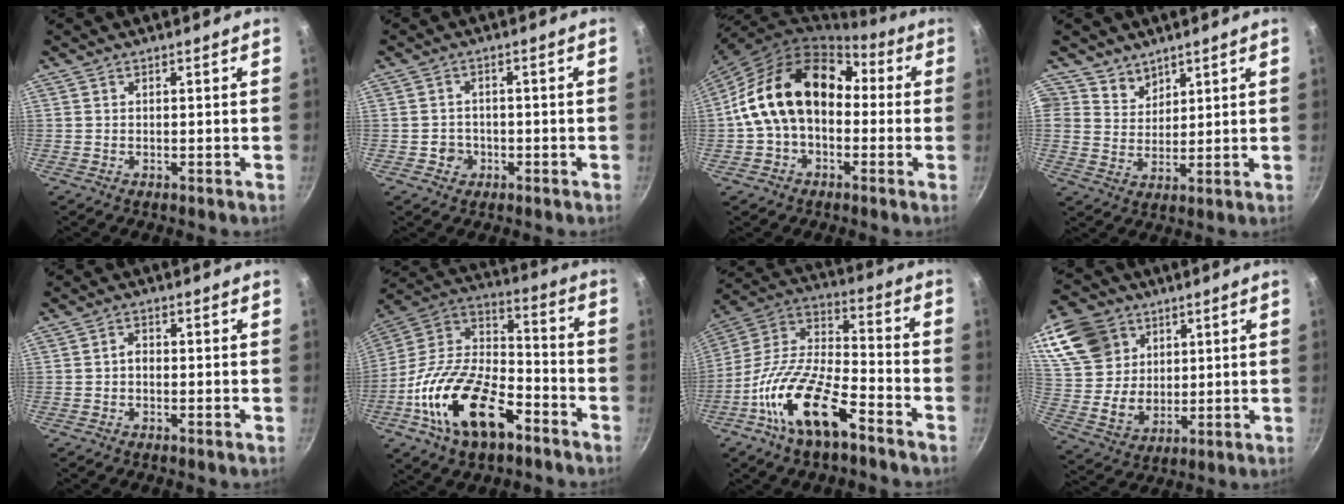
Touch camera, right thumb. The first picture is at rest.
{"total": 3.0, "force": [-1.1, 2.6, 0.7], "torque": [0.006, 0.009, -0.015]}
{"total": 18.2, "force": [0.6, 12.8, 13.0], "torque": [-0.193, 0.055, -0.002]}
{"total": 4.7, "force": [3.5, 3.2, 0.2], "torque": [0.020, -0.018, 0.062]}
{"total": 1.5, "force": [-0.6, 0.9, 1.1], "torque": [-0.017, 0.011, -0.013]}
{"total": 24.1, "force": [-11.1, 12.8, 17.2], "torque": [-0.284, 0.066, -0.212]}
{"total": 20.0, "force": [-10.5, 7.9, 15.0], "torque": [-0.266, 0.066, -0.217]}
{"total": 19.0, "force": [8.2, 14.9, 8.6], "torque": [-0.160, -0.015, 0.169]}